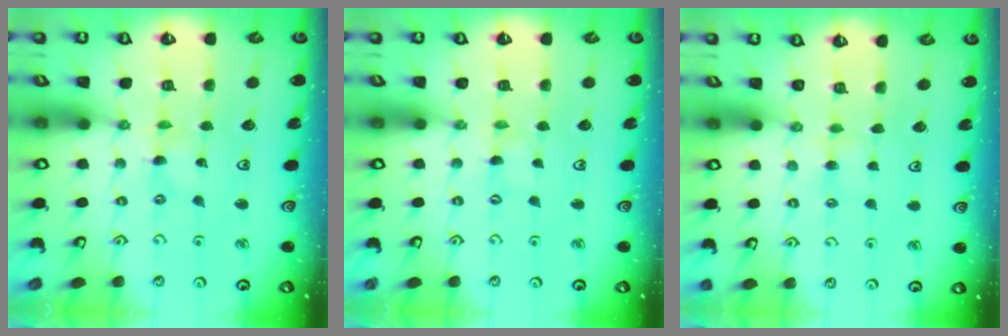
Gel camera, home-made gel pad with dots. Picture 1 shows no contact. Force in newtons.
{"total": 0.0}
{"total": 1.9, "press": 1.9, "slide": 0.3}